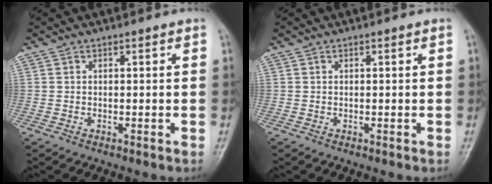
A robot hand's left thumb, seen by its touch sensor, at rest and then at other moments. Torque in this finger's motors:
{"motor_torque": [0.00, 0.00, 0.00, 0.00, 0.00]}